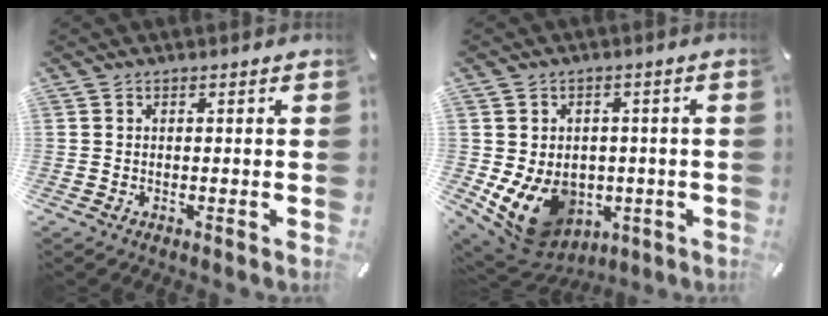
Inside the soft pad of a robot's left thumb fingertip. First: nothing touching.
{"total": 11.3, "force": [-2.7, 9.4, 5.7], "torque": [-0.122, -0.003, -0.042]}